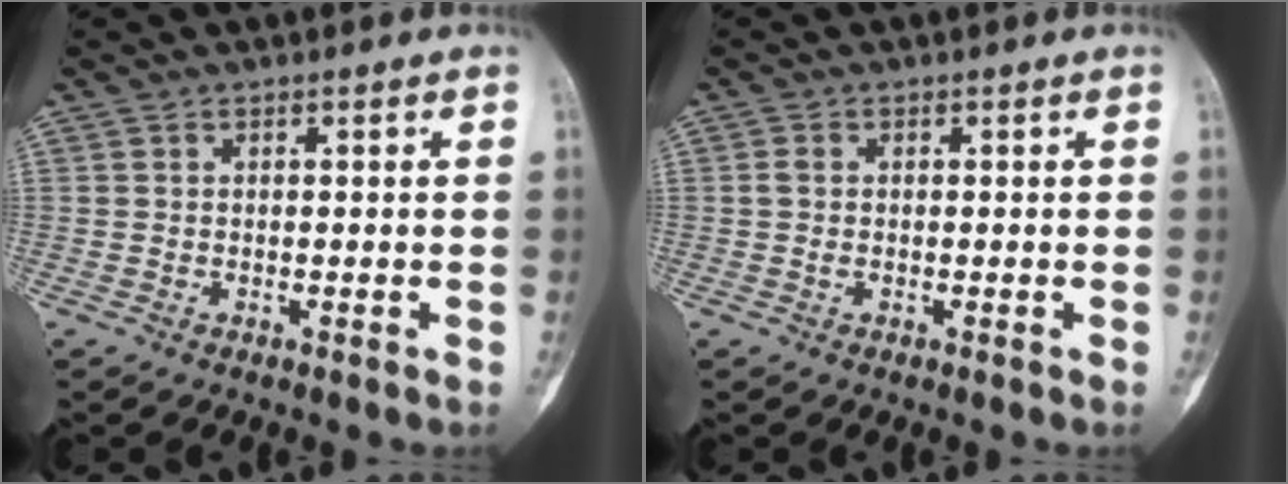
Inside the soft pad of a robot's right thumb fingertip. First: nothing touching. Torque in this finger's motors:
{"motor_torque": [0.63, 0.12, 0.30, -0.15, -0.08]}